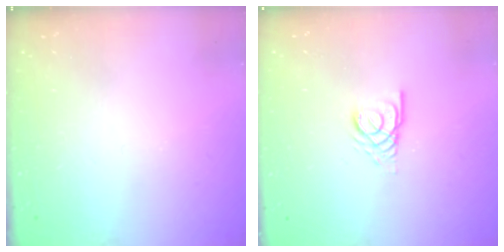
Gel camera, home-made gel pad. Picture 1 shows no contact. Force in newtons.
{"total": 3.1, "press": 3.0, "slide": 0.2}